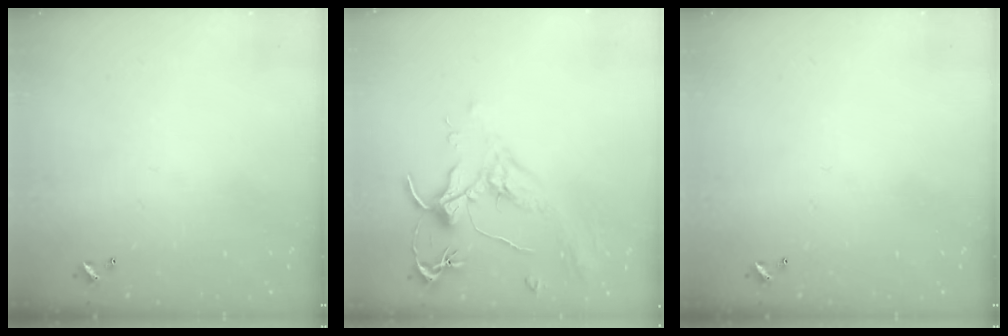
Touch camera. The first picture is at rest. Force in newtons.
{"total": 1.8, "press": 1.7, "slide": 0.8}
{"total": 0.0}